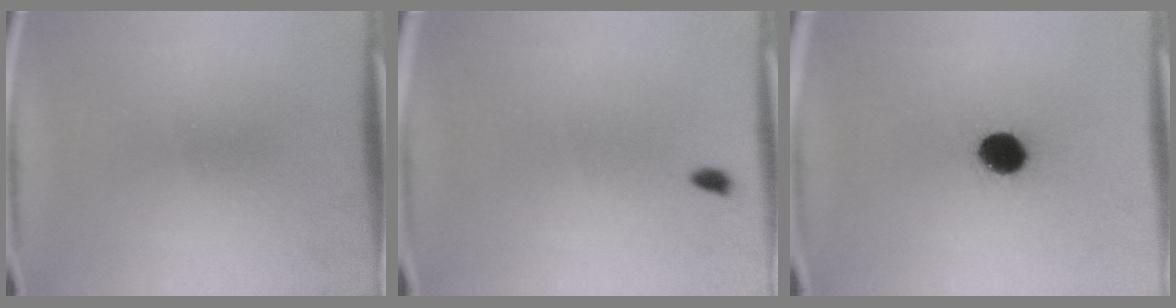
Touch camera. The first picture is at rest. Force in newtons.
{"total": 0.7}
{"total": 9.2}